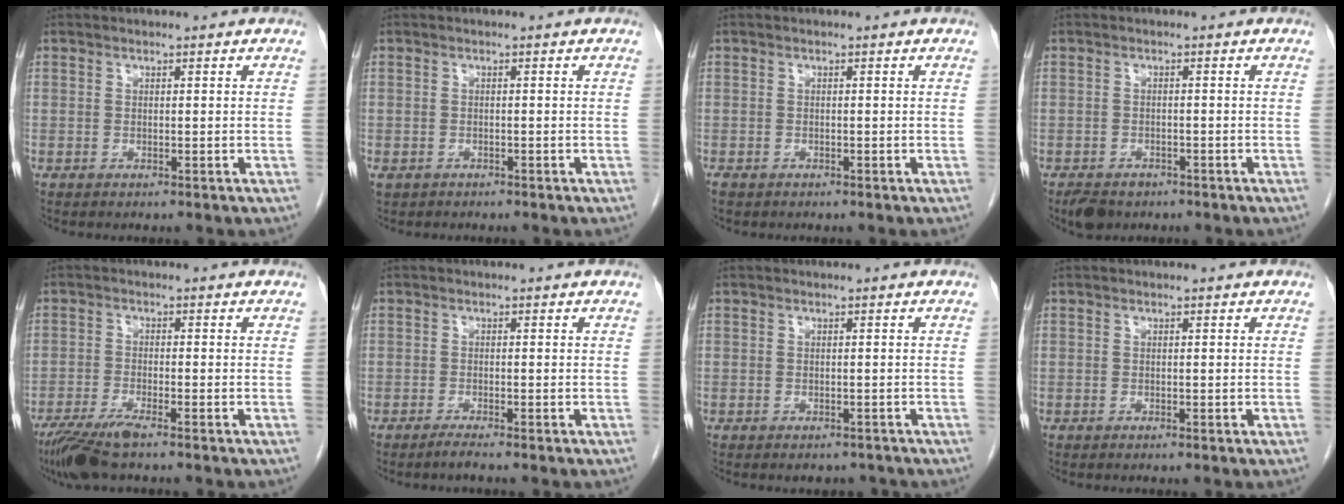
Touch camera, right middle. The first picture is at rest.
{"total": 2.1, "force": [-1.5, 1.4, 0.5], "torque": [-0.011, 0.000, -0.023]}
{"total": 1.2, "force": [-0.8, 0.7, 0.4], "torque": [-0.010, 0.000, -0.013]}
{"total": 3.9, "force": [-2.8, 2.2, 1.4], "torque": [-0.024, -0.002, -0.041]}
{"total": 6.2, "force": [-4.6, 0.5, 4.2], "torque": [-0.082, -0.017, -0.085]}
{"total": 1.2, "force": [-1.0, -0.3, 0.5], "torque": [-0.015, -0.003, -0.021]}
{"total": 2.1, "force": [-1.9, 0.9, 0.1], "torque": [0.005, 0.000, -0.022]}
{"total": 0.0}